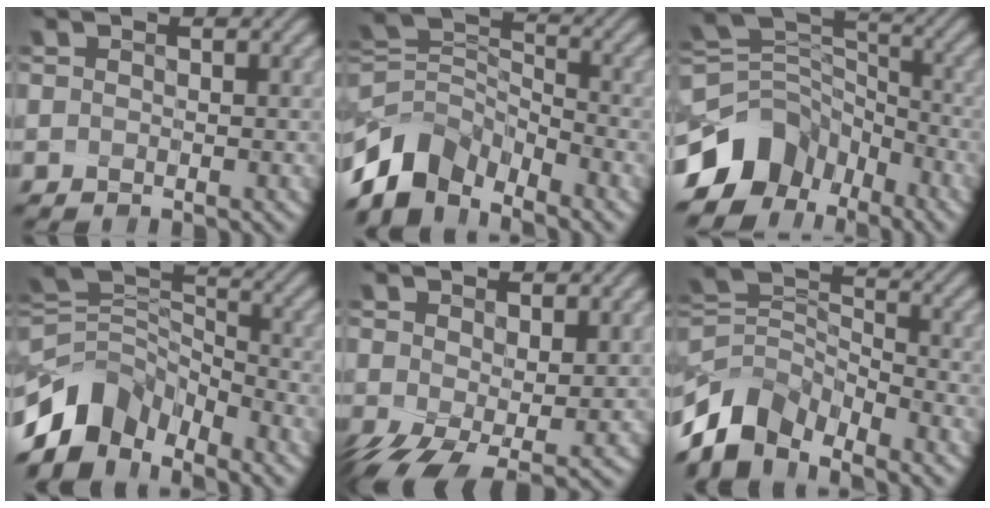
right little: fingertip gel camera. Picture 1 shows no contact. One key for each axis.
{"total": 6.9, "fx": -5.2, "fy": 3.7, "fz": 2.6, "tx": -0.040, "ty": 0.000, "tz": -0.106}
{"total": 8.3, "fx": -4.7, "fy": 5.8, "fz": 3.5, "tx": -0.058, "ty": 0.017, "tz": -0.094}
{"total": 7.0, "fx": -4.6, "fy": 4.4, "fz": 3.0, "tx": -0.043, "ty": 0.008, "tz": -0.094}
{"total": 9.4, "fx": -1.6, "fy": 5.7, "fz": 7.4, "tx": -0.142, "ty": -0.028, "tz": -0.003}
{"total": 7.3, "fx": -5.3, "fy": 3.9, "fz": 3.1, "tx": -0.053, "ty": -0.002, "tz": -0.110}